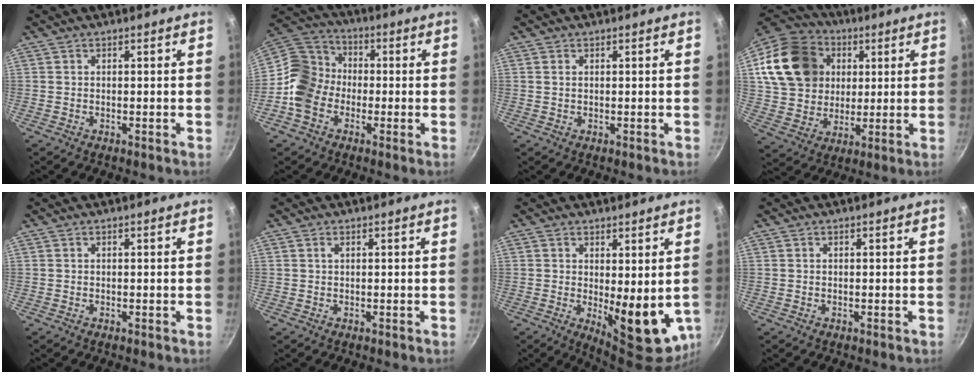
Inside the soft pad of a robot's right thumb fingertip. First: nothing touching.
{"total": 11.8, "force": [-2.8, 9.7, 6.0], "torque": [-0.087, 0.037, -0.077]}
{"total": 0.6, "force": [0.3, 0.3, 0.5], "torque": [-0.010, 0.001, 0.005]}
{"total": 22.1, "force": [6.0, 17.9, 11.4], "torque": [-0.199, 0.016, 0.117]}
{"total": 0.0}
{"total": 0.5, "force": [0.3, 0.2, 0.4], "torque": [-0.008, 0.001, 0.005]}
{"total": 11.8, "force": [-0.5, 4.7, 10.8], "torque": [-0.122, -0.021, 0.006]}
{"total": 0.0}